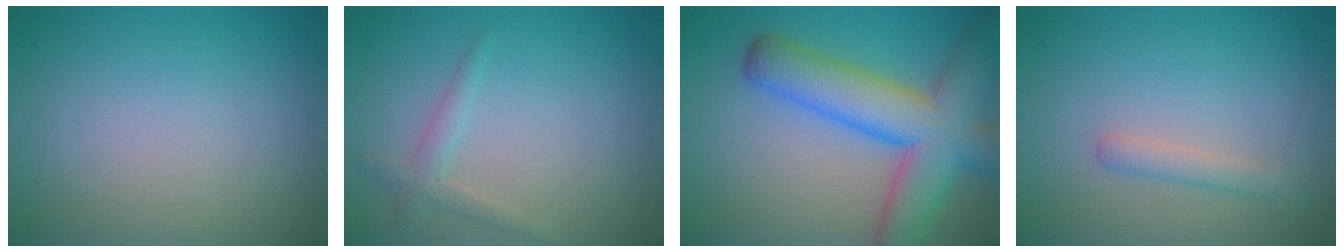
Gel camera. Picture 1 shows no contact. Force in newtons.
{"total": 1.6, "press": 1.6, "slide": 0.1}
{"total": 9.9, "press": 9.9, "slide": 0.4}
{"total": 1.6, "press": 1.6, "slide": 0.1}